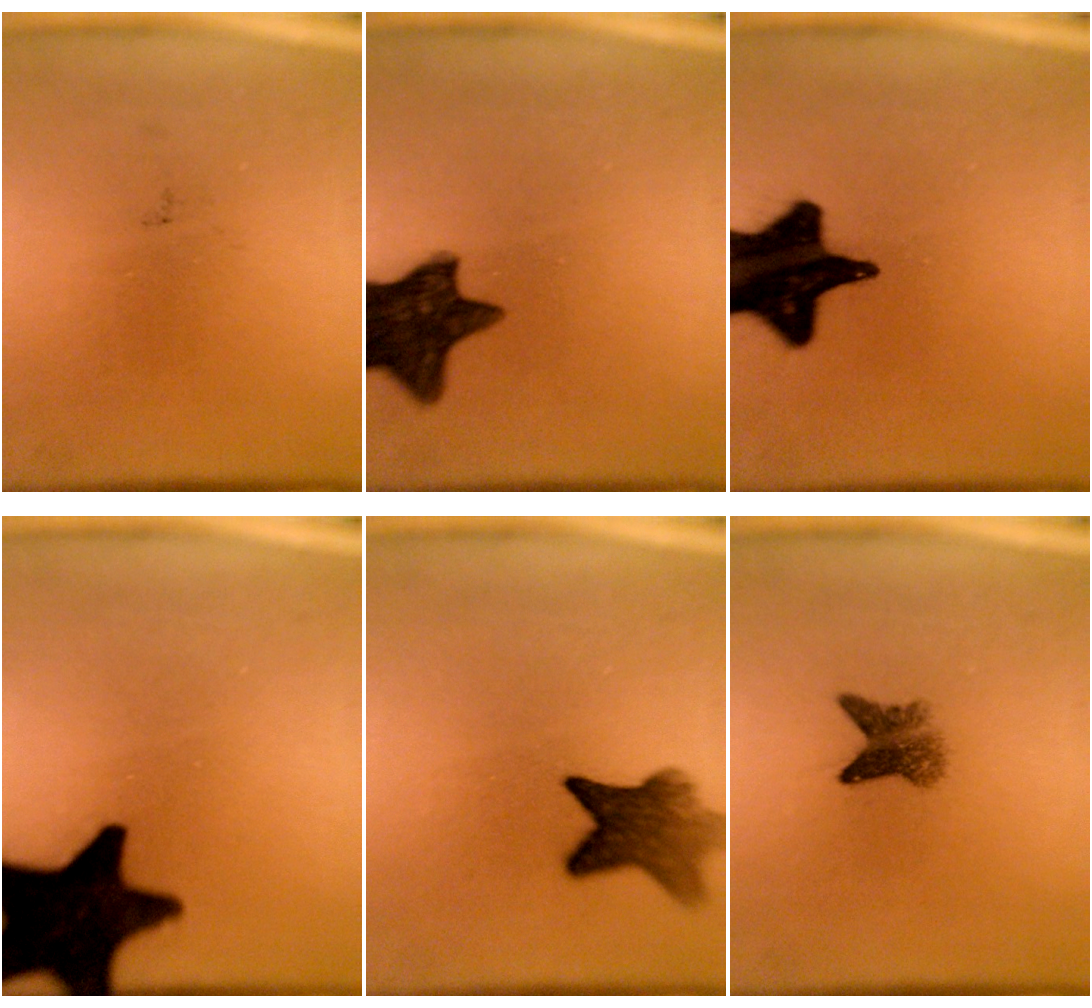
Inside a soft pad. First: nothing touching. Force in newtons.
{"total": 12.7}
{"total": 19.5}
{"total": 18.7}
{"total": 7.5}
{"total": 3.5}